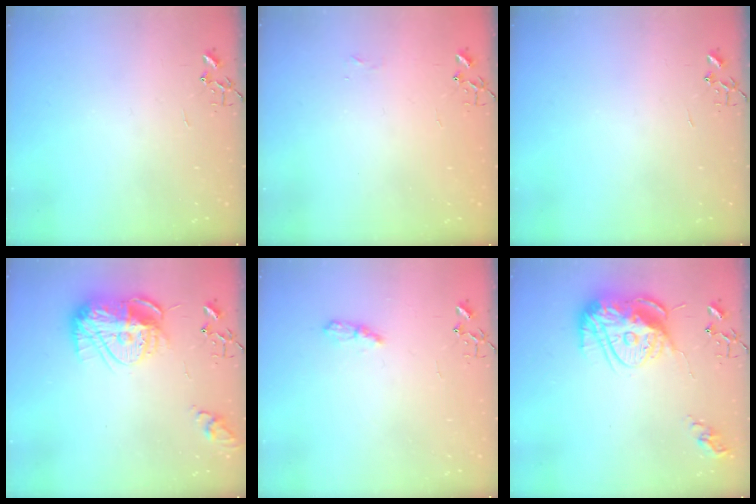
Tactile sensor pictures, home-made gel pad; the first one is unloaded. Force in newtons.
{"total": 3.9, "press": 3.8, "slide": 0.6}
{"total": 0.0}
{"total": 15.5, "press": 15.4, "slide": 1.4}
{"total": 6.4, "press": 6.4, "slide": 0.5}
{"total": 17.8, "press": 17.7, "slide": 1.8}